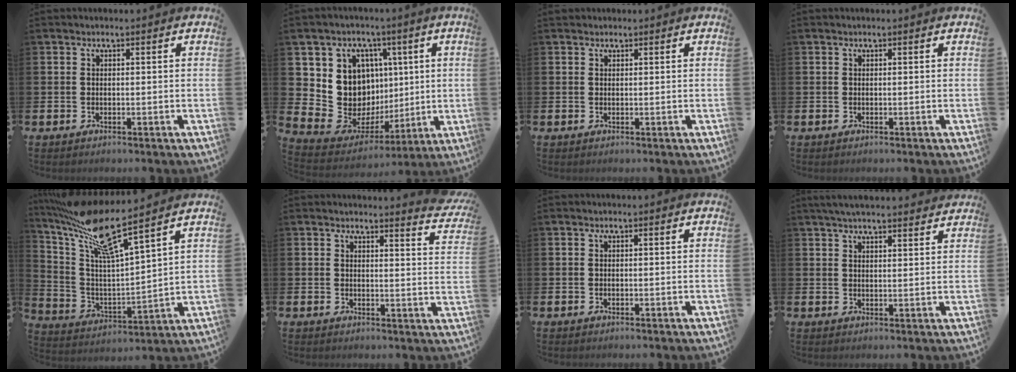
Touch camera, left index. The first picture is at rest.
{"total": 9.9, "force": [2.2, 9.4, 2.4], "torque": [-0.105, -0.041, 0.044]}
{"total": 1.0, "force": [0.8, 0.5, -0.1], "torque": [0.016, -0.003, 0.013]}
{"total": 0.0}
{"total": 11.3, "force": [9.0, 1.4, 6.8], "torque": [-0.164, -0.056, 0.145]}
{"total": 3.3, "force": [3.2, -0.2, 0.3], "torque": [0.011, -0.031, 0.053]}
{"total": 0.0}
{"total": 4.1, "force": [4.0, 0.4, 1.1], "torque": [-0.026, -0.011, 0.072]}